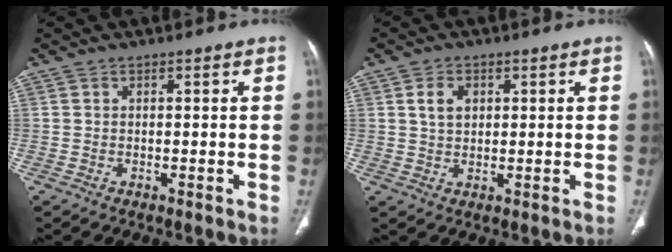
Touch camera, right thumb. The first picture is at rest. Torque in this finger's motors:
{"motor_torque": [0.45, 0.38, 0.24, -0.08, 0.01]}